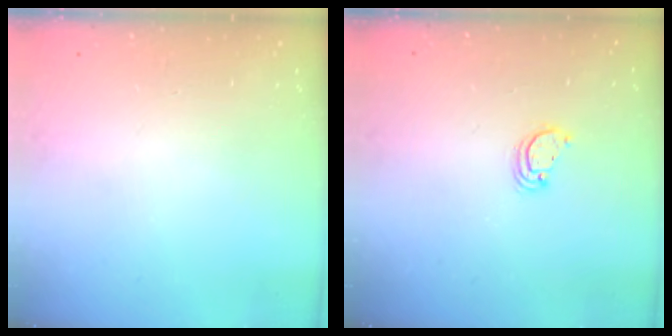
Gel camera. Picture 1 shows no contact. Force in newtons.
{"total": 3.3, "press": 3.3, "slide": 0.3}